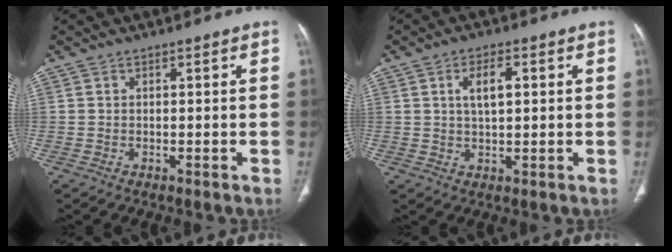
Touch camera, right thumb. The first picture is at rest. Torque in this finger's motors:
{"motor_torque": [0.00, 0.00, -0.03, 0.02, 0.03]}